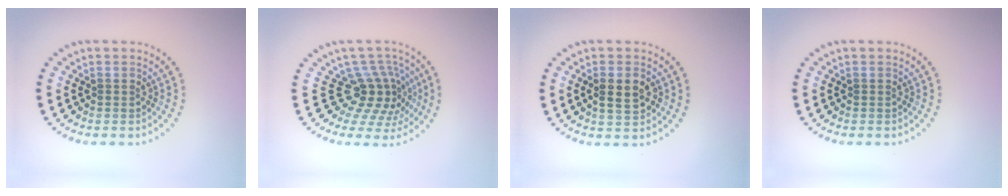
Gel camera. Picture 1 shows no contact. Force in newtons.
{"total": 4.3, "press": 3.0, "slide": 3.1}
{"total": 2.8, "press": 2.8, "slide": 0.3}
{"total": 0.0}